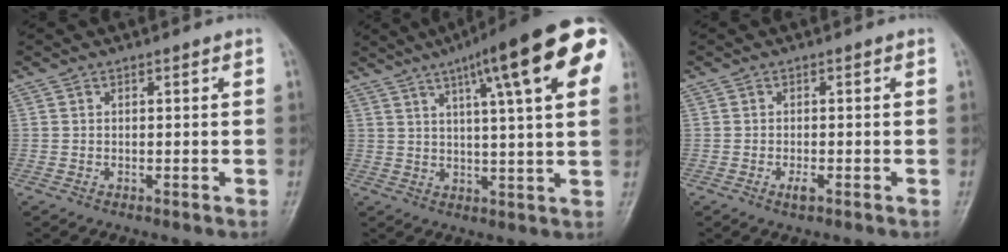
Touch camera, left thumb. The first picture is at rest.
{"total": 20.8, "force": [9.6, 3.8, 18.1], "torque": [-0.247, 0.001, 0.120]}
{"total": 1.6, "force": [-1.0, 0.5, 1.2], "torque": [-0.025, 0.003, -0.017]}